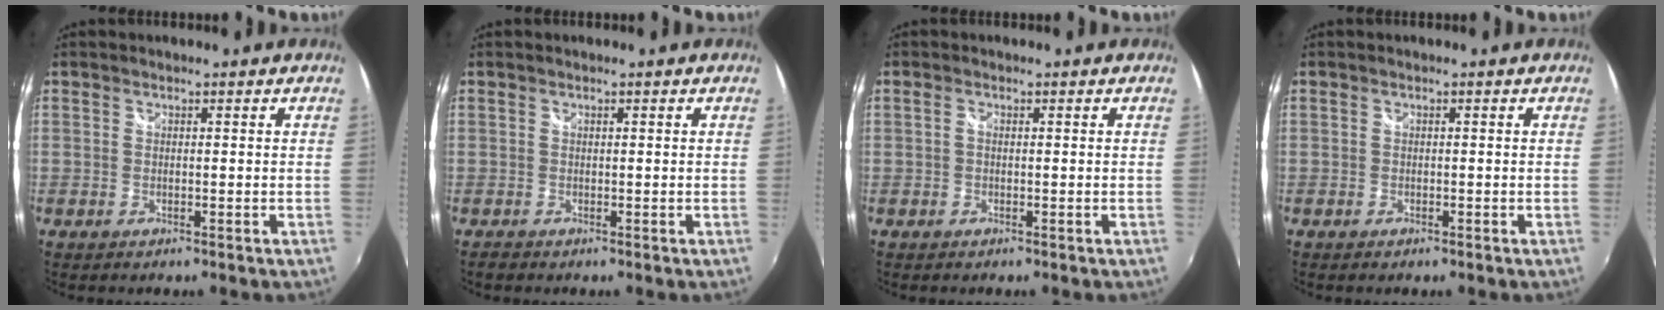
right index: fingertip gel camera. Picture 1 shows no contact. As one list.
[{"total": 0.8, "force": [-0.7, 0.5, 0.1], "torque": [-0.006, -0.003, -0.013]}, {"total": 0.8, "force": [-0.2, 0.4, 0.7], "torque": [-0.012, 0.003, -0.005]}, {"total": 0.9, "force": [-0.7, 0.5, 0.2], "torque": [-0.007, -0.002, -0.013]}]